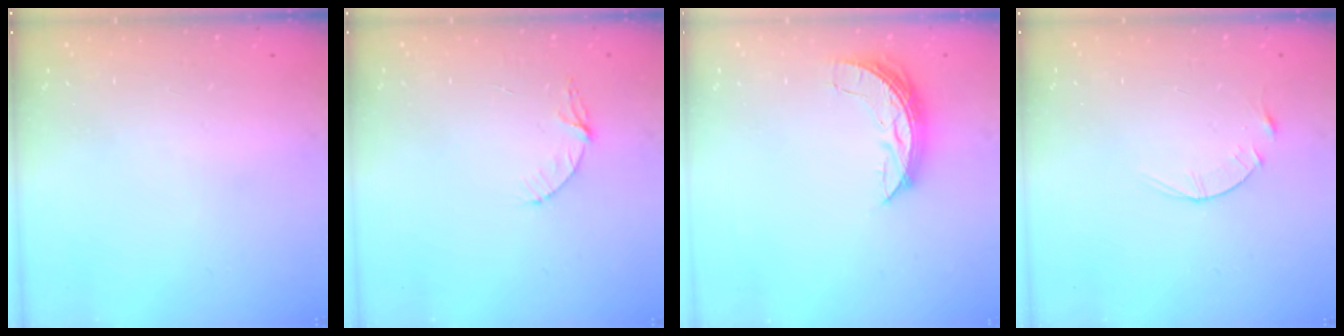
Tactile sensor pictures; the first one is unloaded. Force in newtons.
{"total": 4.7, "press": 4.7, "slide": 0.4}
{"total": 6.8, "press": 6.8, "slide": 0.4}
{"total": 3.1, "press": 3.1, "slide": 0.5}